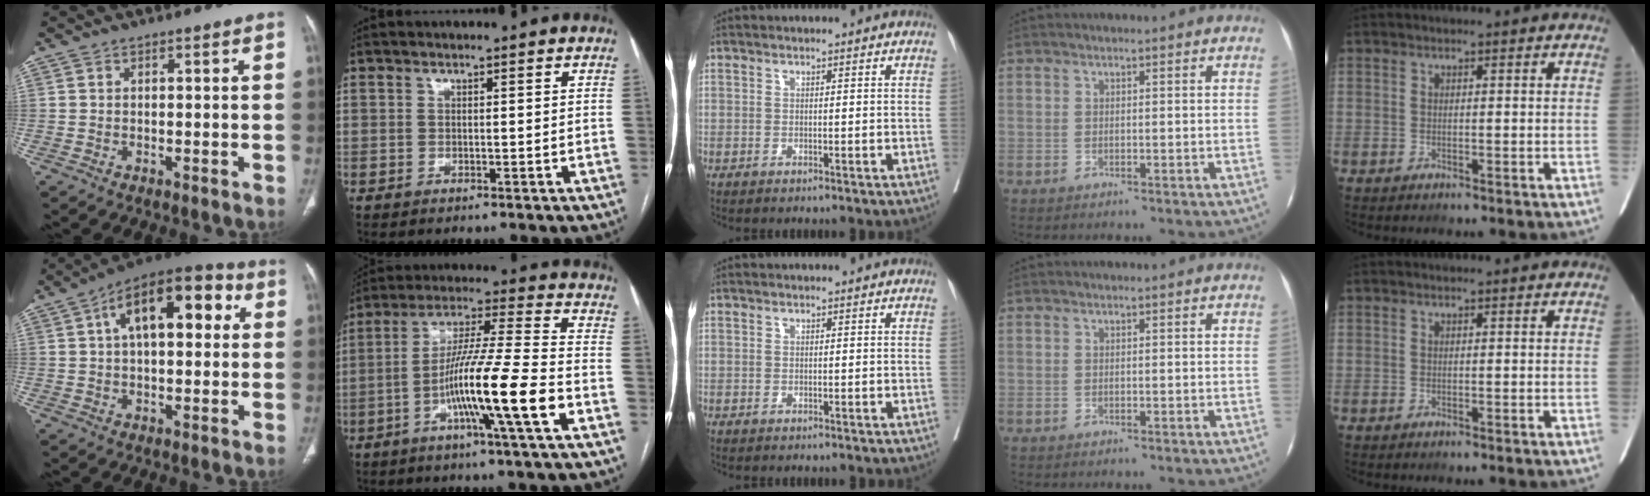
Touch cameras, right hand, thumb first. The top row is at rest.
{"thumb": {"total": 16.9, "force": [4.5, 8.4, 13.9], "torque": [-0.185, 0.033, 0.062]}, "index": {"total": 14.6, "force": [-5.3, -1.0, 13.6], "torque": [-0.249, -0.005, -0.099]}}